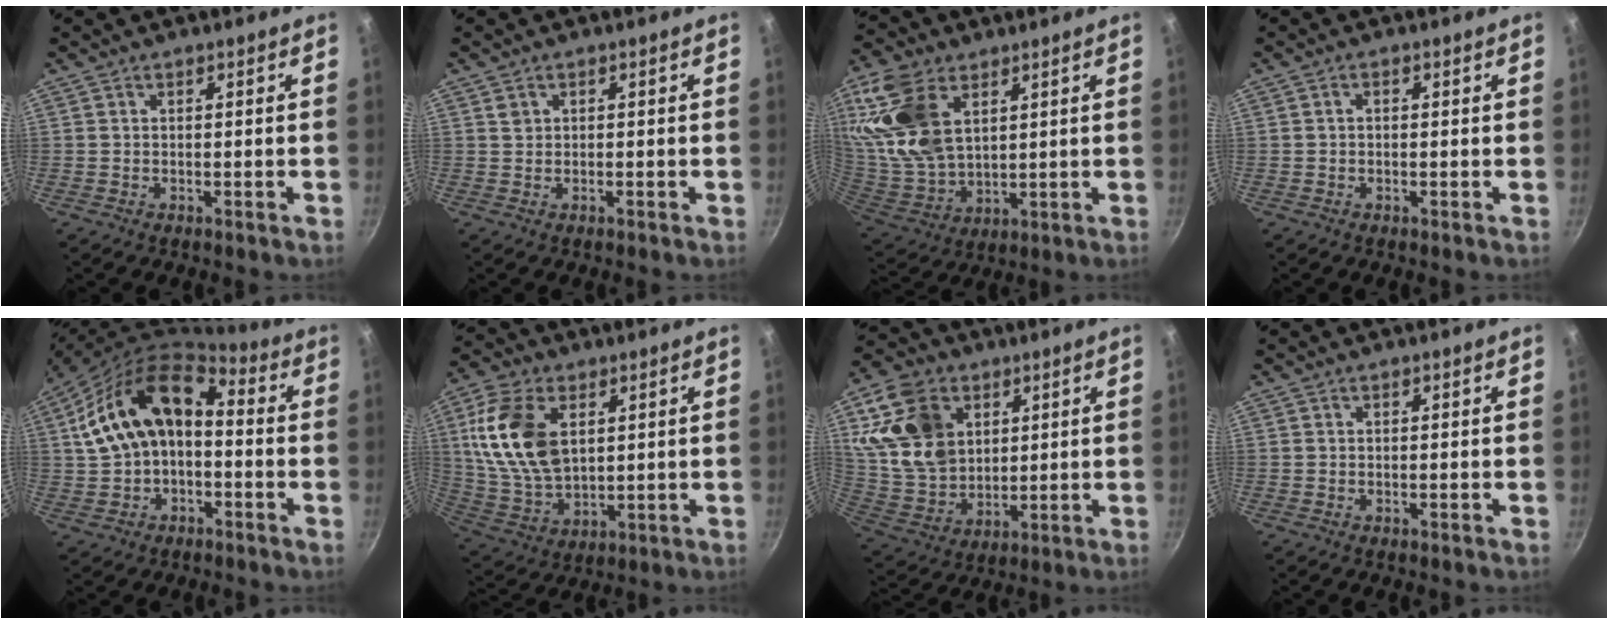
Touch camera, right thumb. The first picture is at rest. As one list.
[{"total": 0.8, "force": [0.3, 0.6, 0.3], "torque": [-0.006, 0.001, 0.004]}, {"total": 18.8, "force": [7.4, 11.7, 12.8], "torque": [-0.253, -0.029, 0.155]}, {"total": 0.7, "force": [0.0, 0.4, 0.5], "torque": [-0.012, 0.006, -0.001]}, {"total": 15.4, "force": [0.5, 9.7, 12.0], "torque": [-0.198, 0.053, 0.001]}, {"total": 16.9, "force": [4.5, 10.3, 12.6], "torque": [-0.229, -0.011, 0.098]}, {"total": 17.8, "force": [5.9, 13.2, 10.4], "torque": [-0.173, -0.016, 0.124]}, {"total": 0.0}]